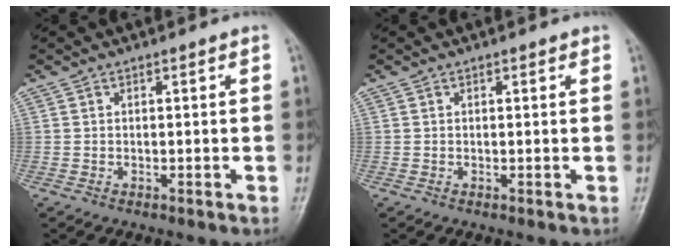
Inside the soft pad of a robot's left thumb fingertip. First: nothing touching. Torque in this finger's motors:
{"motor_torque": [-0.18, -0.08, -0.17, 0.25, 0.01]}